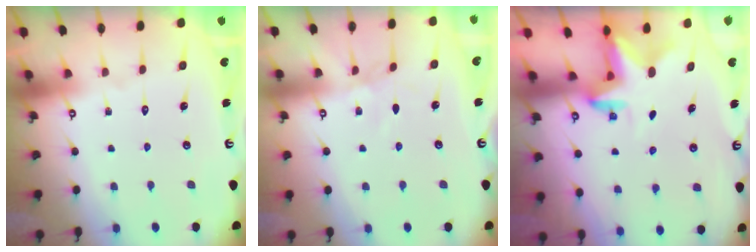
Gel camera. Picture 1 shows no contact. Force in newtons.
{"total": 2.2, "press": 2.2, "slide": 0.4}
{"total": 2.5, "press": 2.5, "slide": 0.5}